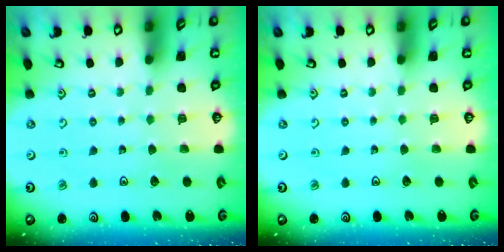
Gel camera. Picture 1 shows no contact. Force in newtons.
{"total": 0.0}